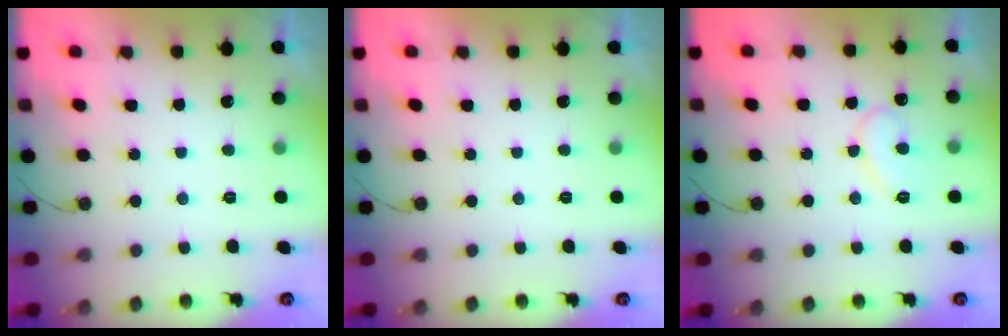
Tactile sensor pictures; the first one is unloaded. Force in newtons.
{"total": 0.0}
{"total": 9.9, "press": 9.9, "slide": 0.9}